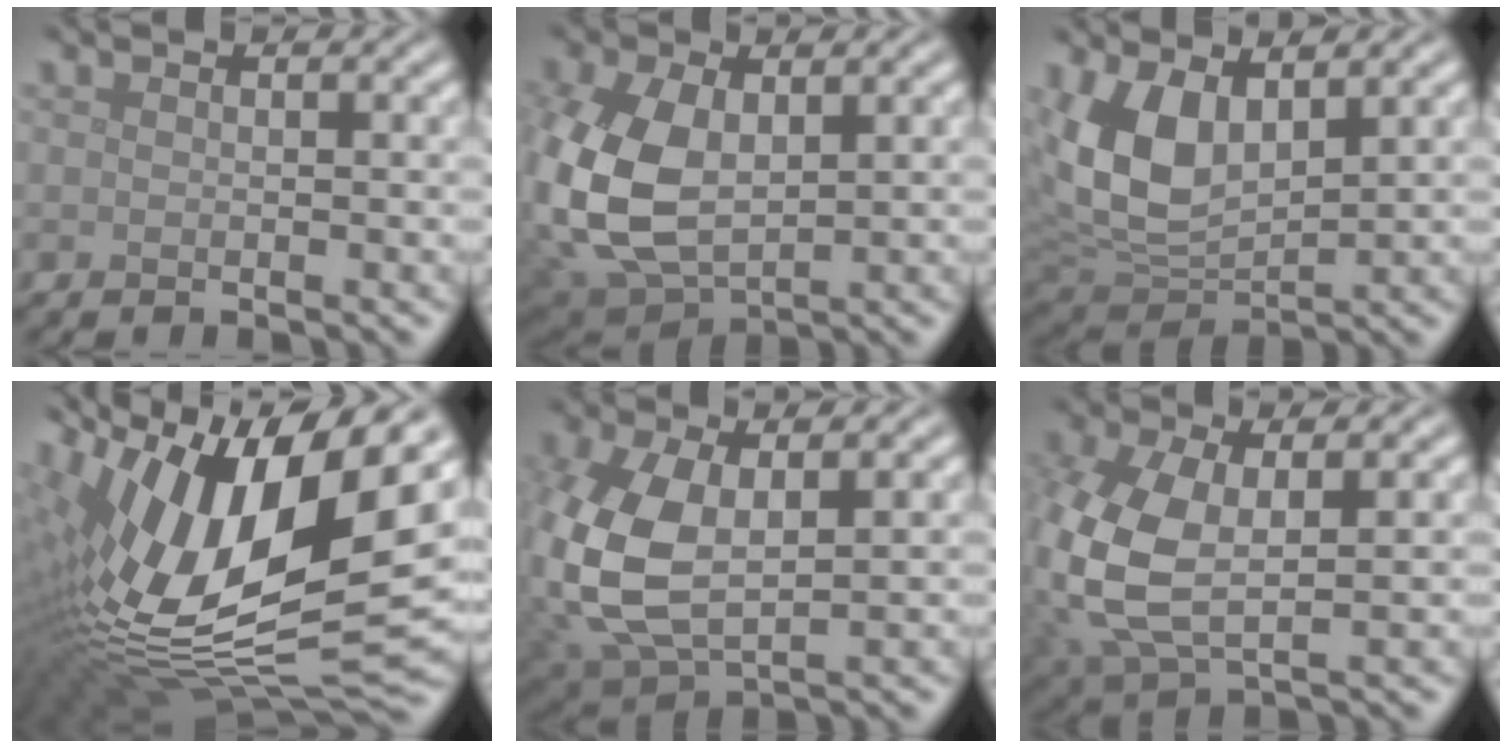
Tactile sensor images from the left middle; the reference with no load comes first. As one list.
[{"total": 10.6, "force": [0.3, 6.9, 8.0], "torque": [-0.225, -0.010, 0.018]}, {"total": 7.7, "force": [2.3, 4.5, 5.8], "torque": [-0.135, -0.010, 0.041]}, {"total": 18.4, "force": [3.7, 8.6, 15.8], "torque": [-0.301, 0.007, 0.056]}, {"total": 9.8, "force": [0.3, 5.7, 7.9], "torque": [-0.213, -0.010, 0.014]}, {"total": 8.1, "force": [0.4, 4.6, 6.7], "torque": [-0.171, -0.004, 0.011]}]